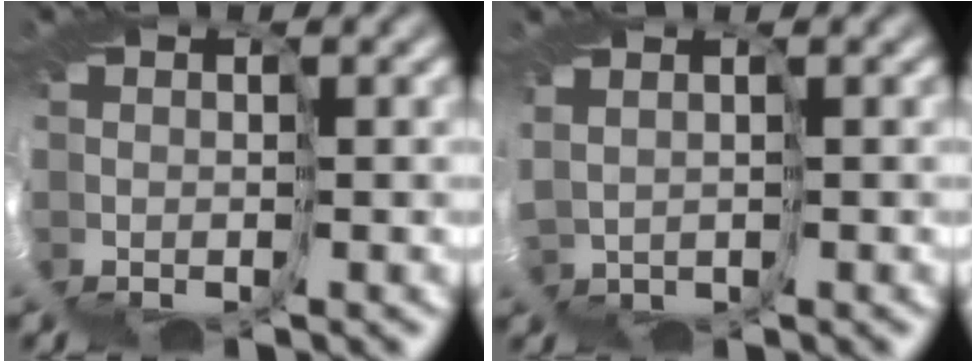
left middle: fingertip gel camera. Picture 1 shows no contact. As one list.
[{"total": 2.3, "force": [1.7, 1.2, 0.8], "torque": [-0.044, 0.007, 0.039]}]